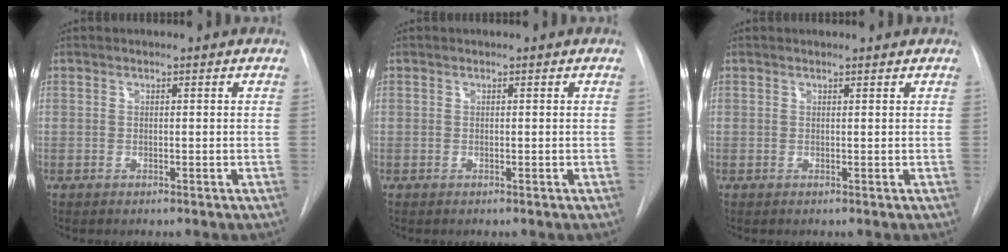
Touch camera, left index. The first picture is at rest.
{"total": 0.0}
{"total": 1.8, "force": [1.8, 0.3, 0.3], "torque": [-0.010, 0.005, 0.015]}